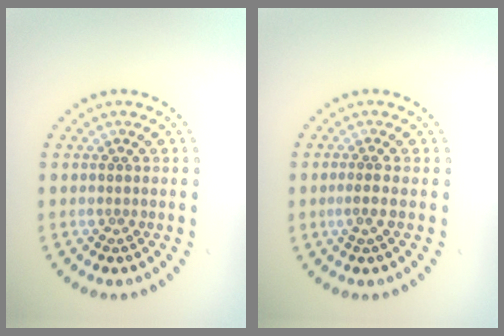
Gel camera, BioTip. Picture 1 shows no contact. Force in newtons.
{"total": 0.9, "press": 0.6, "slide": 0.6}